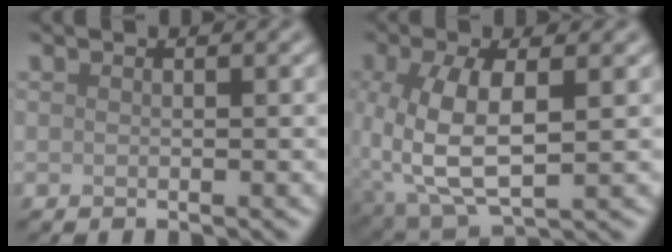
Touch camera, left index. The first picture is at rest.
{"total": 7.0, "force": [0.2, 3.2, 6.2], "torque": [-0.142, 0.000, 0.007]}